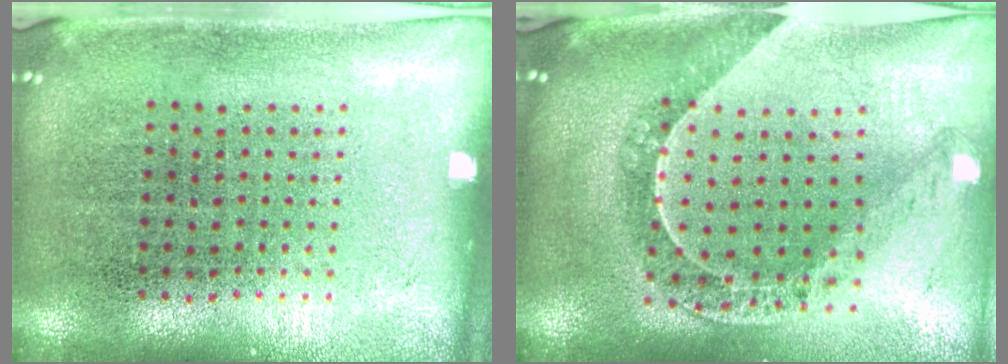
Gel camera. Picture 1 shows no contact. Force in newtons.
{"total": 1.1, "press": 1.1, "slide": 0.1}